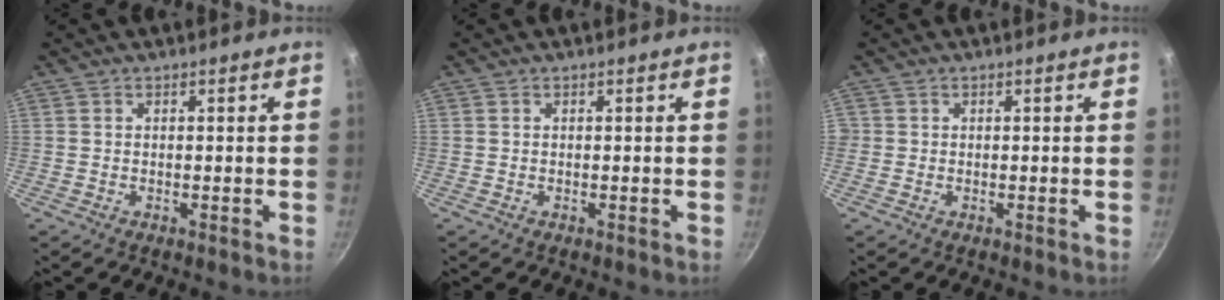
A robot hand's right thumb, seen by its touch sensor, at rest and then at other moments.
{"total": 0.0}
{"total": 0.6, "force": [0.0, 0.6, 0.0], "torque": [0.004, 0.001, -0.004]}